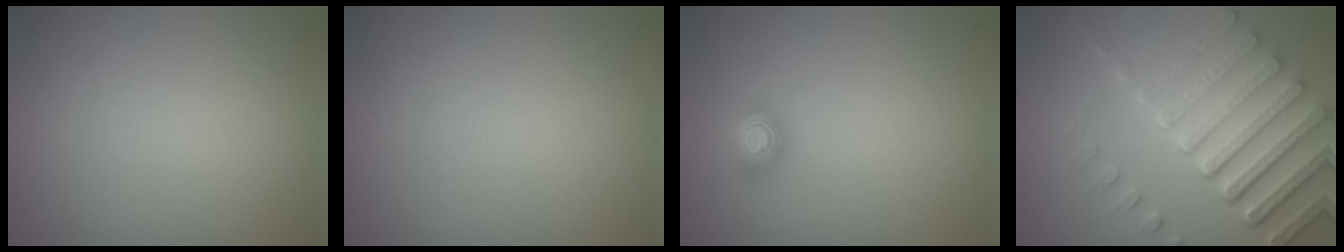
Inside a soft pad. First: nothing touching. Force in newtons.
{"total": 0.0}
{"total": 1.4, "press": 1.4, "slide": 0.4}
{"total": 7.9, "press": 5.7, "slide": 5.4}